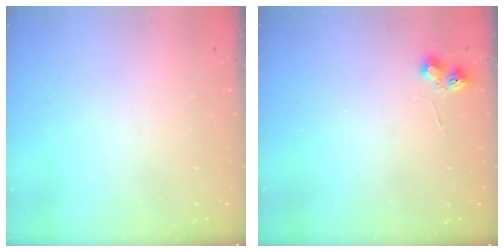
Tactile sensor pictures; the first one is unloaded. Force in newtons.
{"total": 6.1, "press": 6.1, "slide": 0.7}